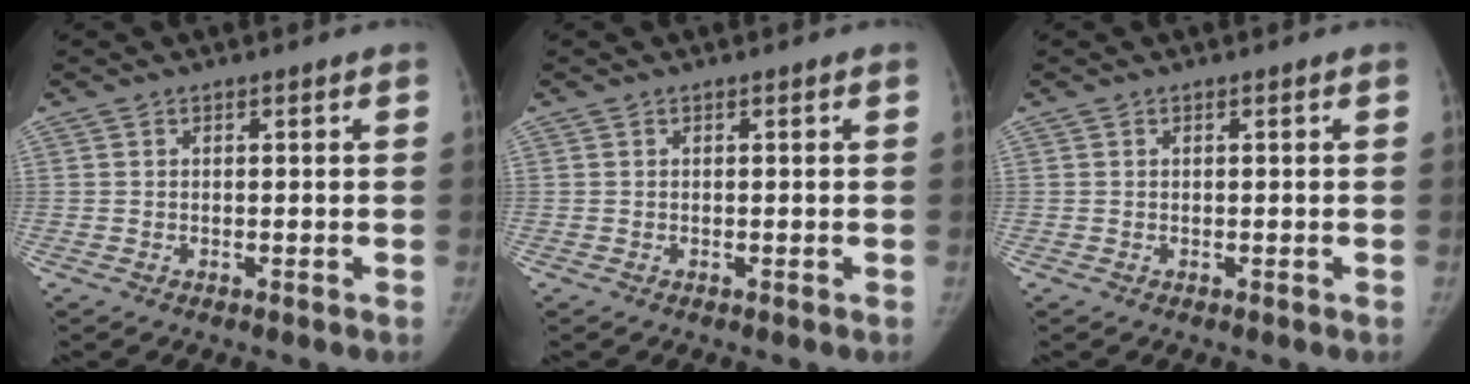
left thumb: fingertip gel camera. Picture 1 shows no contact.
{"total": 0.0}
{"total": 0.0}